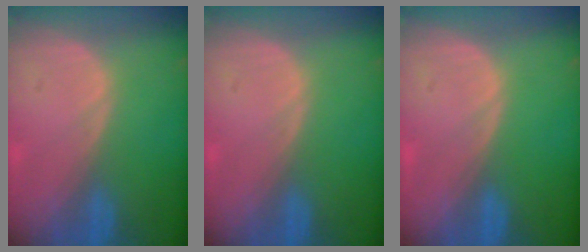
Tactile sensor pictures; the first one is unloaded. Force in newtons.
{"total": 0.0}
{"total": 0.0}